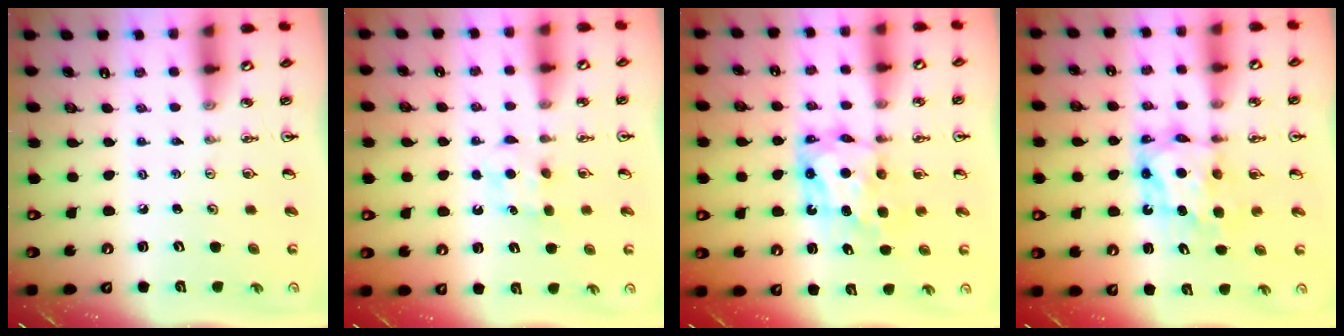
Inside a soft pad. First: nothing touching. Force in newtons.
{"total": 5.2, "press": 5.1, "slide": 0.7}
{"total": 7.2, "press": 7.2, "slide": 0.6}
{"total": 7.0, "press": 7.0, "slide": 0.7}